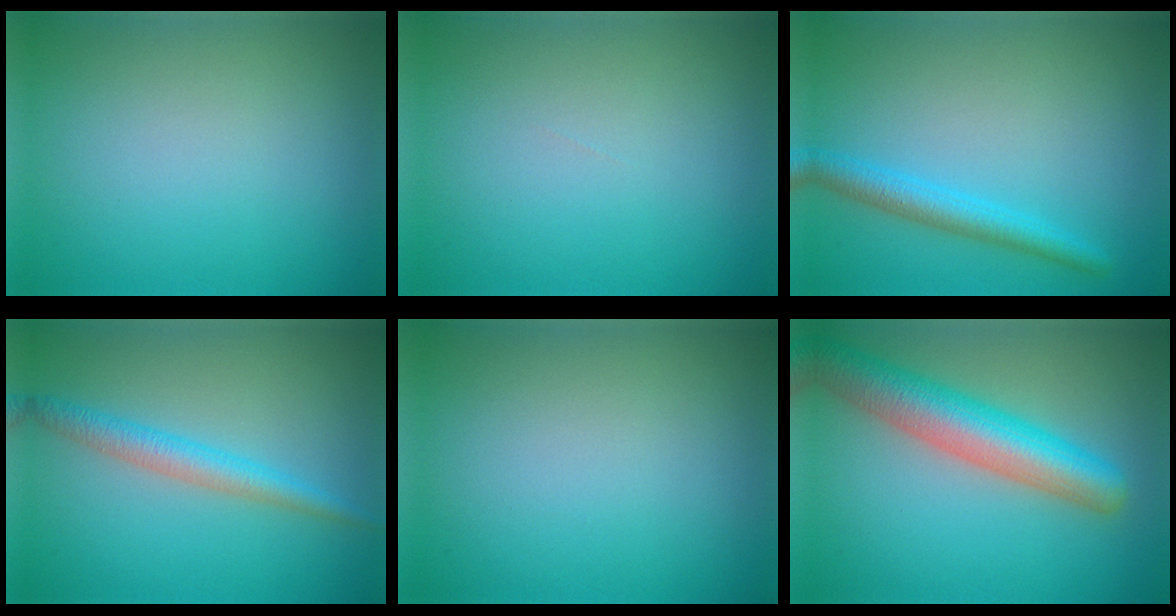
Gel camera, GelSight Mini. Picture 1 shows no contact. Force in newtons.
{"total": 0.0}
{"total": 3.0, "press": 3.0, "slide": 0.2}
{"total": 2.9, "press": 2.9, "slide": 0.1}
{"total": 0.0}
{"total": 7.4, "press": 7.4, "slide": 0.4}